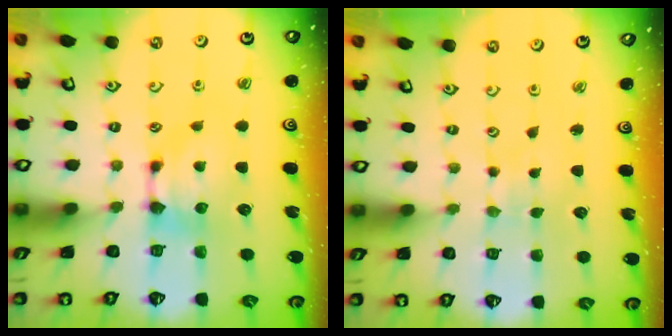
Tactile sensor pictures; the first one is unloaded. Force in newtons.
{"total": 4.3, "press": 4.3, "slide": 0.1}